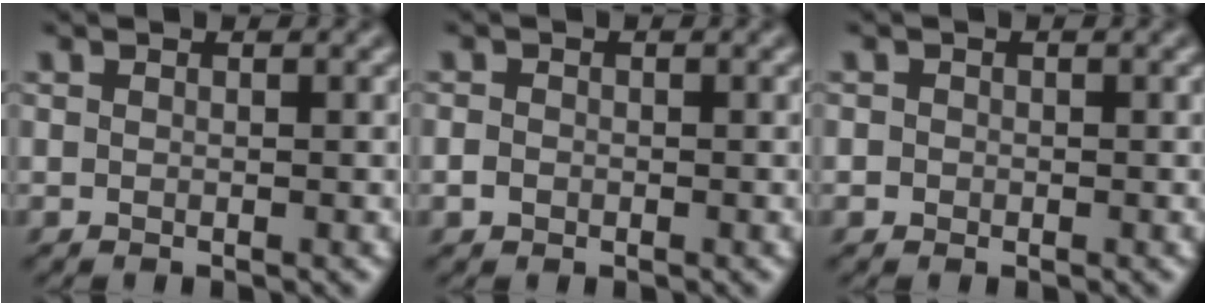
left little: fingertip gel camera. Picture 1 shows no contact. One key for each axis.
{"total": 1.2, "fx": -0.2, "fy": 1.1, "fz": 0.5, "tx": 0.008, "ty": 0.007, "tz": -0.013}
{"total": 1.0, "fx": 0.0, "fy": 0.9, "fz": 0.3, "tx": 0.010, "ty": 0.007, "tz": -0.003}